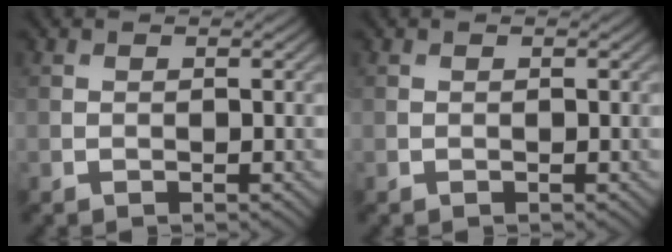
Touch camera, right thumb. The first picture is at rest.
{"total": 0.0}